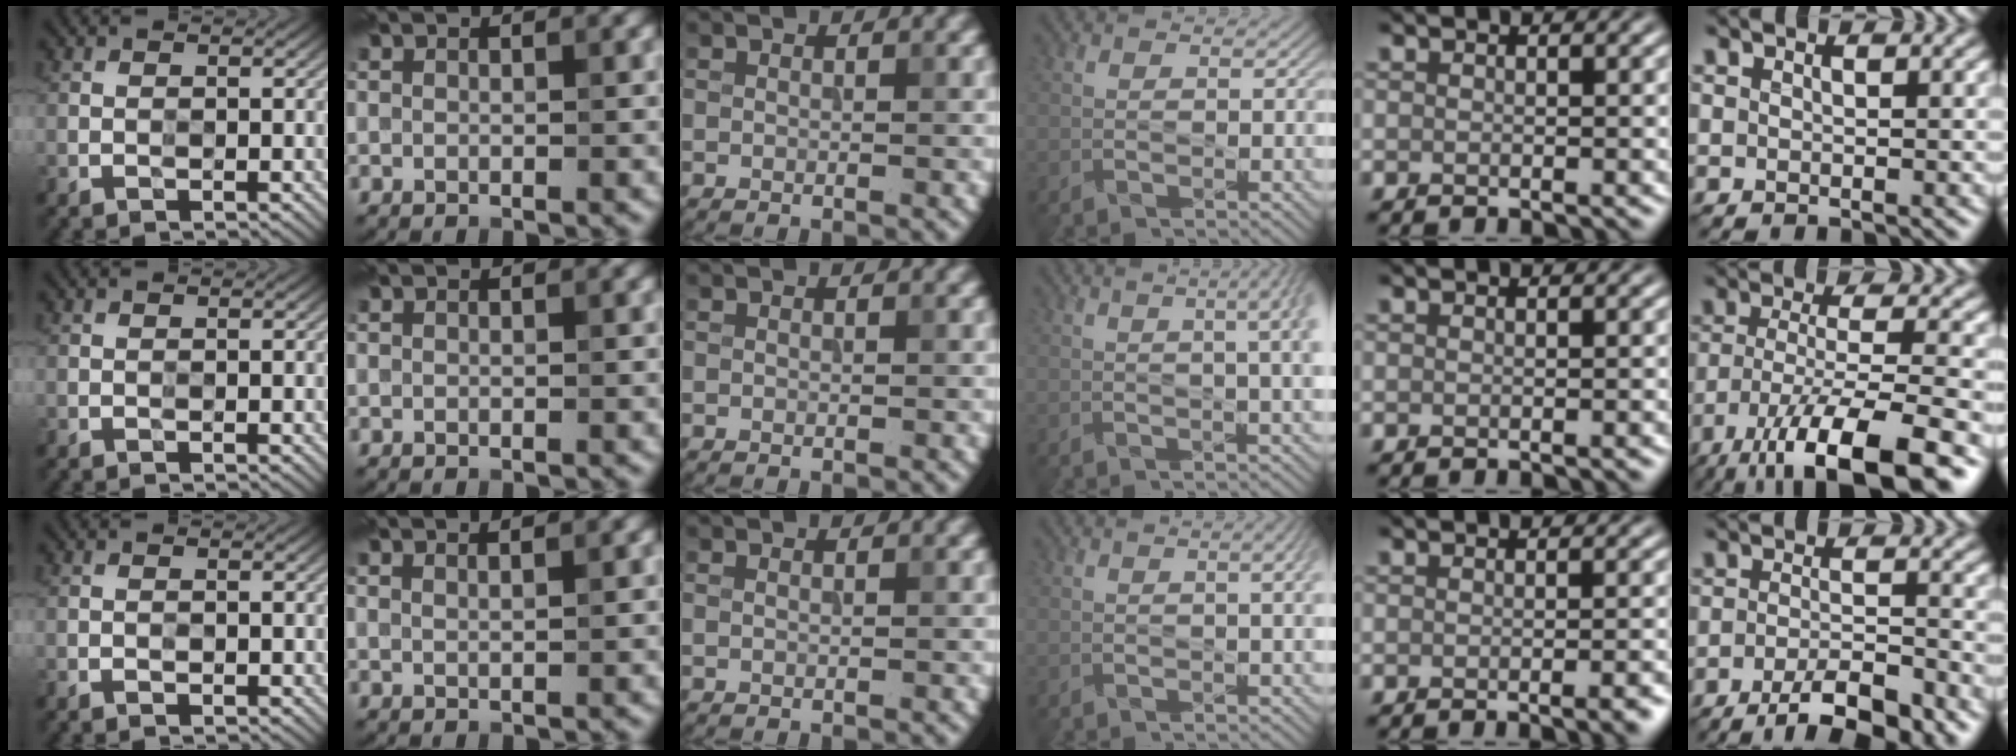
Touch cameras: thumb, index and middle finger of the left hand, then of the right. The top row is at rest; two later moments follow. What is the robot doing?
{"motion": "wipe", "object": "glass cup"}